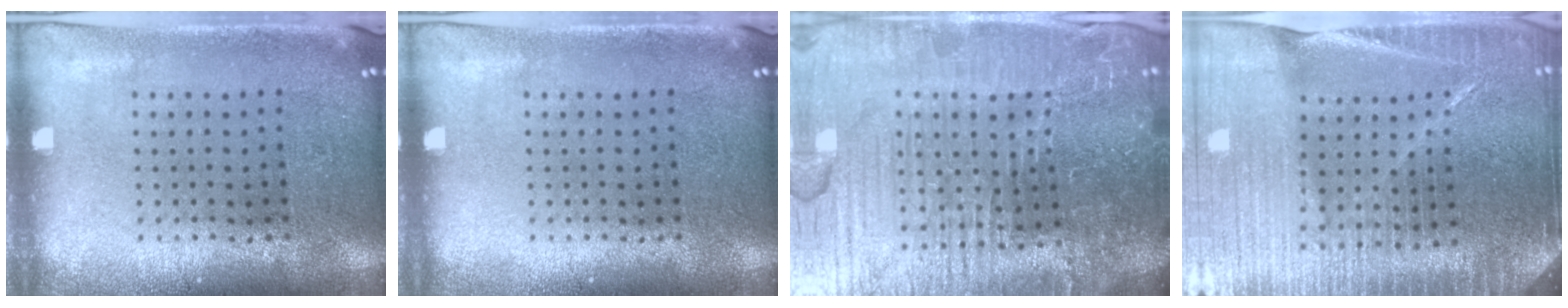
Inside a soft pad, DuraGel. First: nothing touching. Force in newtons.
{"total": 0.0}
{"total": 6.8, "press": 6.1, "slide": 3.0}
{"total": 4.9, "press": 4.5, "slide": 2.1}